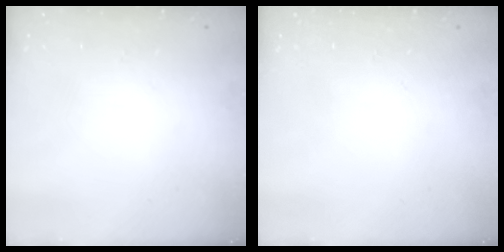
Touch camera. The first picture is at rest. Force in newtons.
{"total": 0.0}